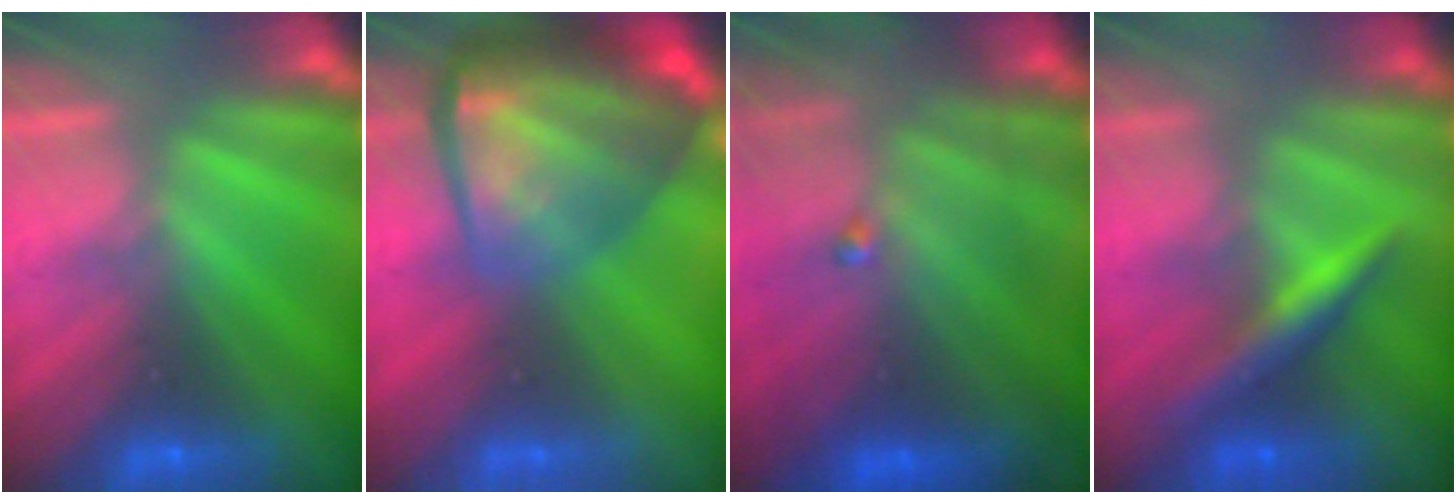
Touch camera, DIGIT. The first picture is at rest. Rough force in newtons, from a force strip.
{"total": 5.5}
{"total": 7.4}
{"total": 2.4}